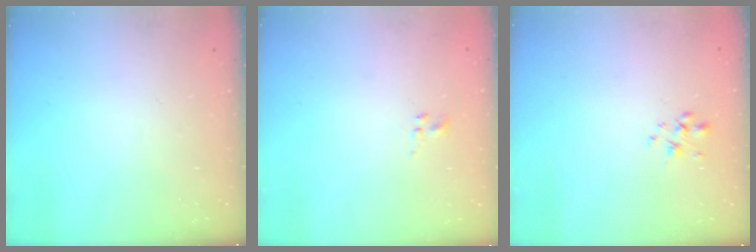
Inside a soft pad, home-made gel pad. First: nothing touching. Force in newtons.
{"total": 1.0, "press": 0.8, "slide": 0.6}
{"total": 1.7, "press": 1.5, "slide": 0.8}